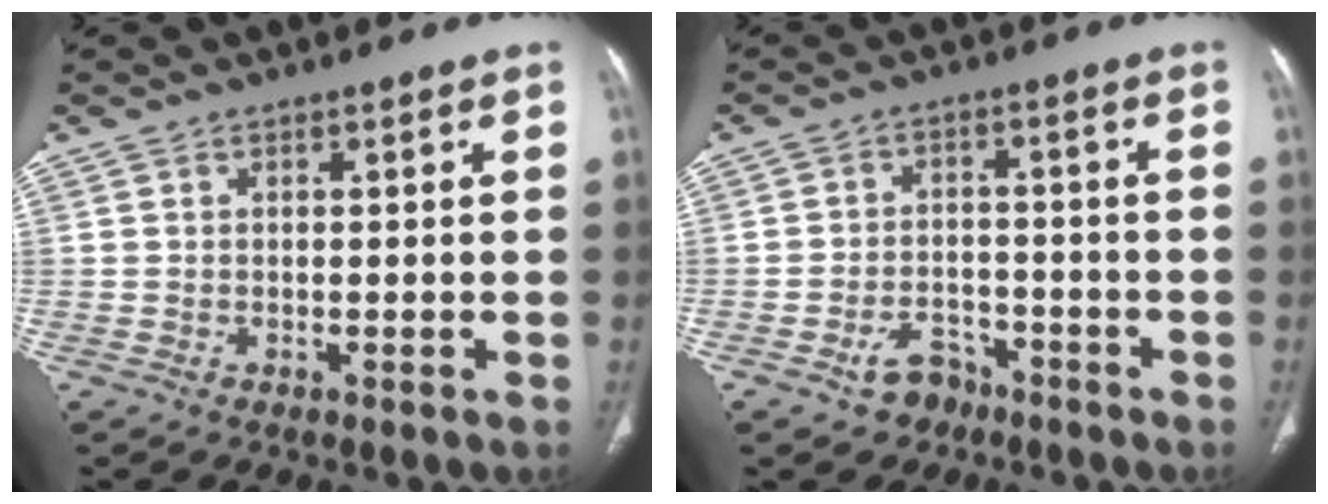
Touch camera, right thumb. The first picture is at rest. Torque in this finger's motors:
{"motor_torque": [0.85, 0.00, 0.45, -0.37, -0.02]}